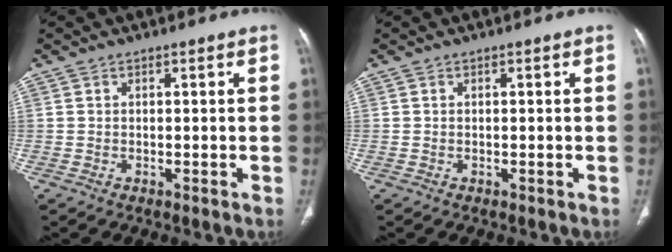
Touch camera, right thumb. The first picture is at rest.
{"total": 0.0}